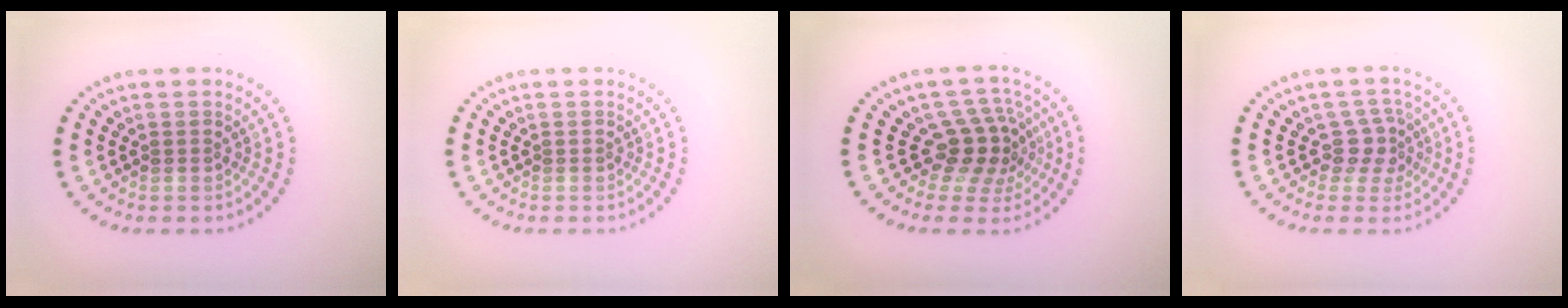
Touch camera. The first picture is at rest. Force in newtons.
{"total": 0.0}
{"total": 3.9, "press": 2.9, "slide": 2.7}
{"total": 2.4, "press": 1.7, "slide": 1.7}